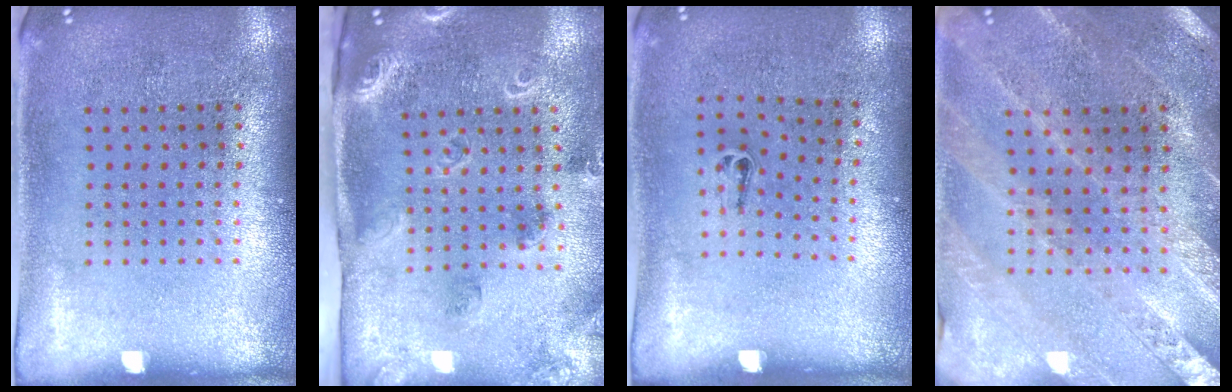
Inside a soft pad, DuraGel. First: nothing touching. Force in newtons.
{"total": 1.8, "press": 1.7, "slide": 0.5}
{"total": 0.5, "press": 0.2, "slide": 0.5}
{"total": 1.0, "press": 1.0, "slide": 0.3}